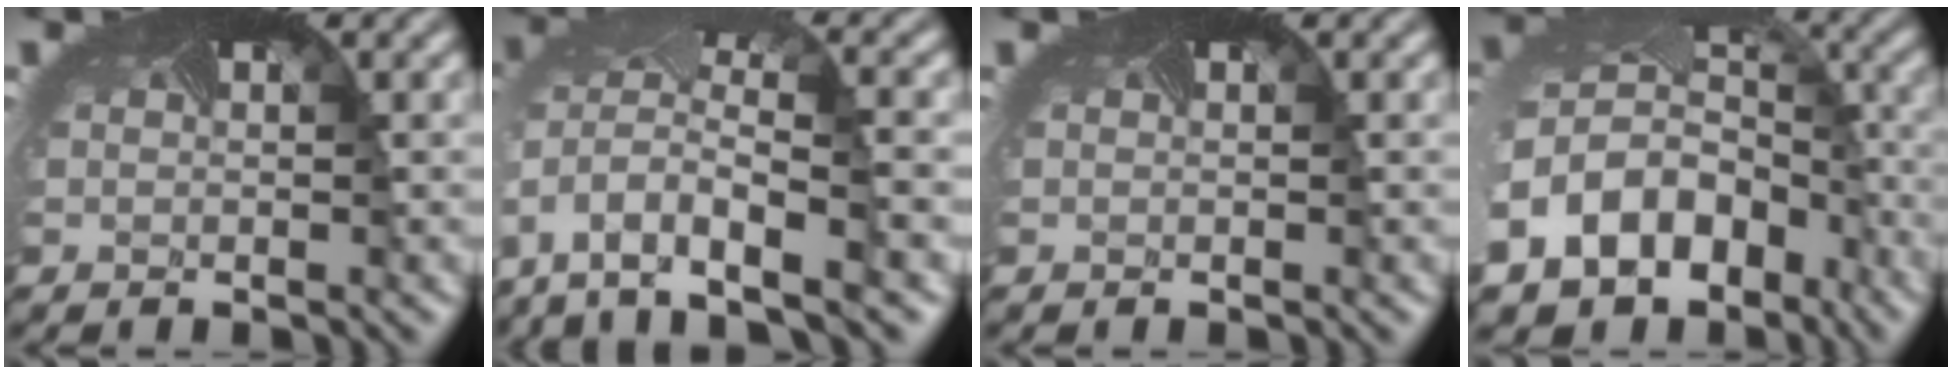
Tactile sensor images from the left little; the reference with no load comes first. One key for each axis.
{"total": 10.5, "fx": -4.3, "fy": 5.4, "fz": 7.9, "tx": -0.195, "ty": -0.024, "tz": -0.051}
{"total": 0.0}
{"total": 17.3, "fx": -8.1, "fy": 13.8, "fz": 6.6, "tx": -0.175, "ty": -0.061, "tz": -0.119}